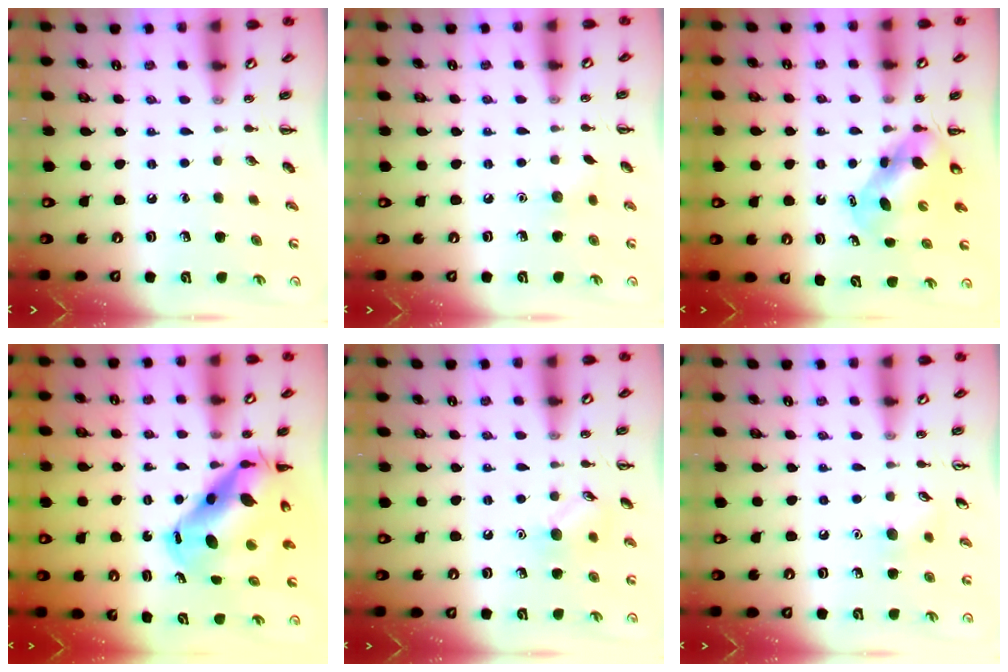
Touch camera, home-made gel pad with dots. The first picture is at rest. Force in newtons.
{"total": 4.8, "press": 4.6, "slide": 1.4}
{"total": 5.1, "press": 5.1, "slide": 0.5}
{"total": 14.1, "press": 13.5, "slide": 4.0}
{"total": 7.7, "press": 7.7, "slide": 0.9}
{"total": 6.5, "press": 6.2, "slide": 1.9}